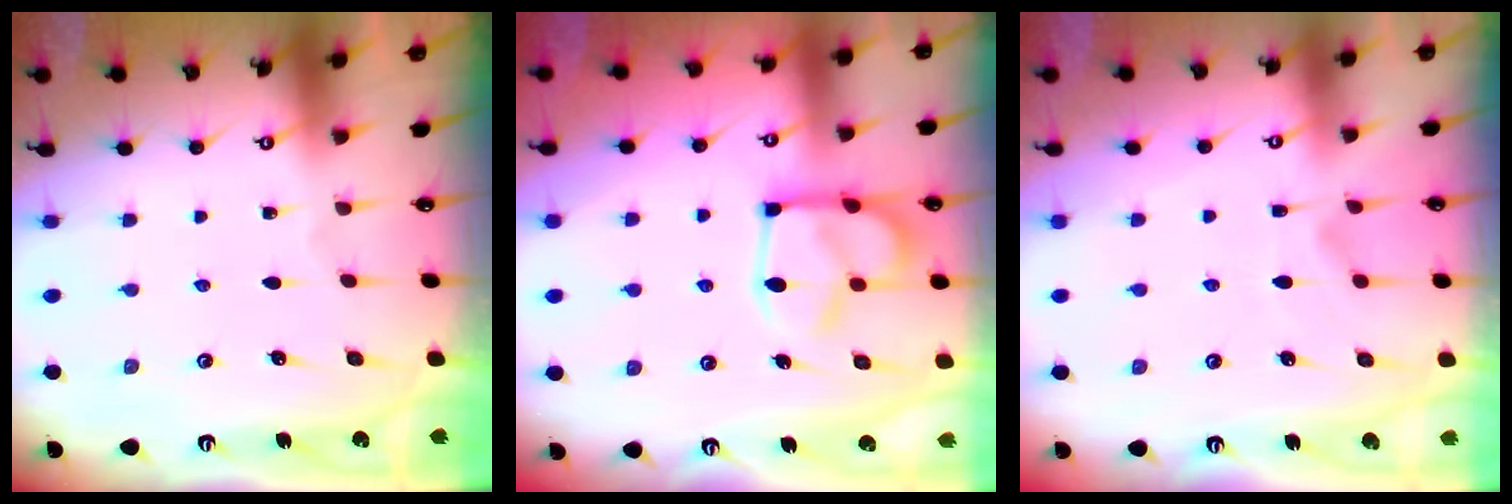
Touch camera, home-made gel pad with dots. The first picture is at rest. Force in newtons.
{"total": 6.9, "press": 6.8, "slide": 1.3}
{"total": 1.3, "press": 0.1, "slide": 1.3}